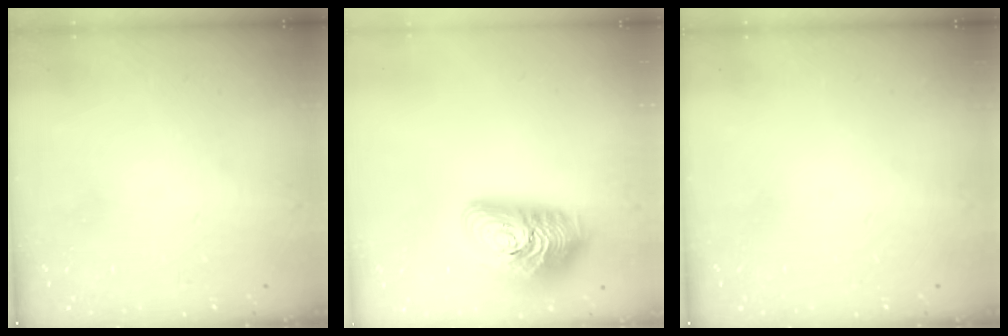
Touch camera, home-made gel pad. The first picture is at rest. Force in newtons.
{"total": 18.5, "press": 18.5, "slide": 1.1}
{"total": 0.0}